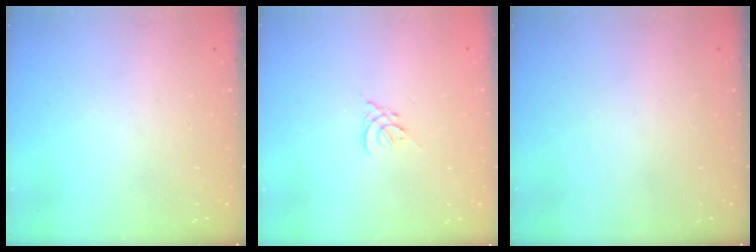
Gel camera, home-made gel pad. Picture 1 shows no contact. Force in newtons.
{"total": 1.3, "press": 1.2, "slide": 0.6}
{"total": 0.0}